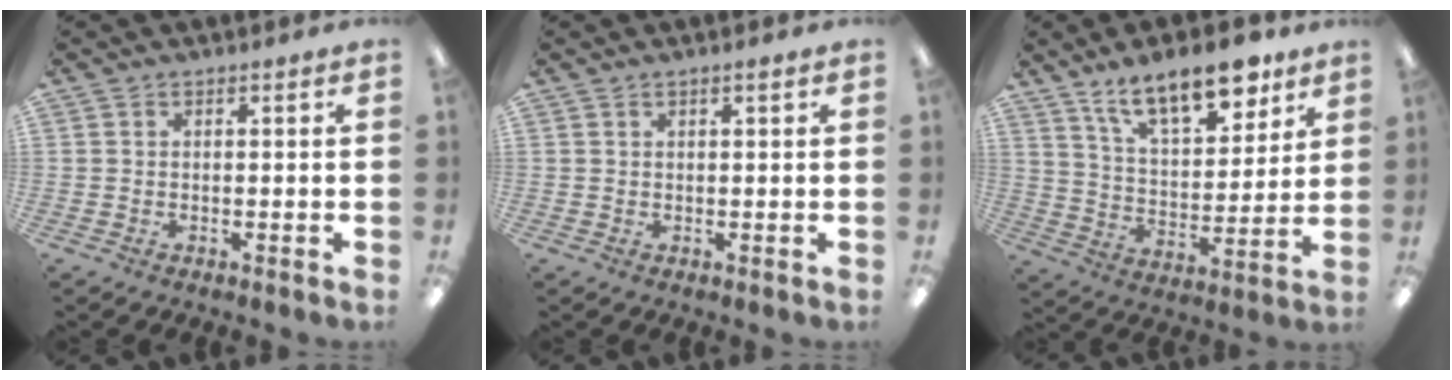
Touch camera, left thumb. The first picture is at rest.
{"total": 1.0, "force": [0.7, 0.2, 0.7], "torque": [-0.014, 0.002, 0.011]}
{"total": 16.4, "force": [11.8, 6.4, 9.3], "torque": [-0.134, -0.064, 0.199]}